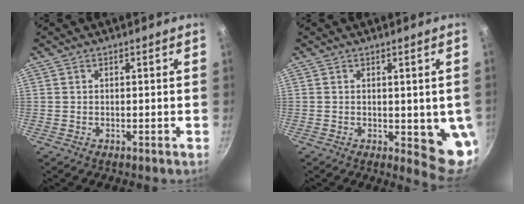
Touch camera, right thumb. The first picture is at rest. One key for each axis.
{"total": 7.7, "fx": -0.6, "fy": 2.6, "fz": 7.2, "tx": -0.066, "ty": -0.019, "tz": -0.003}